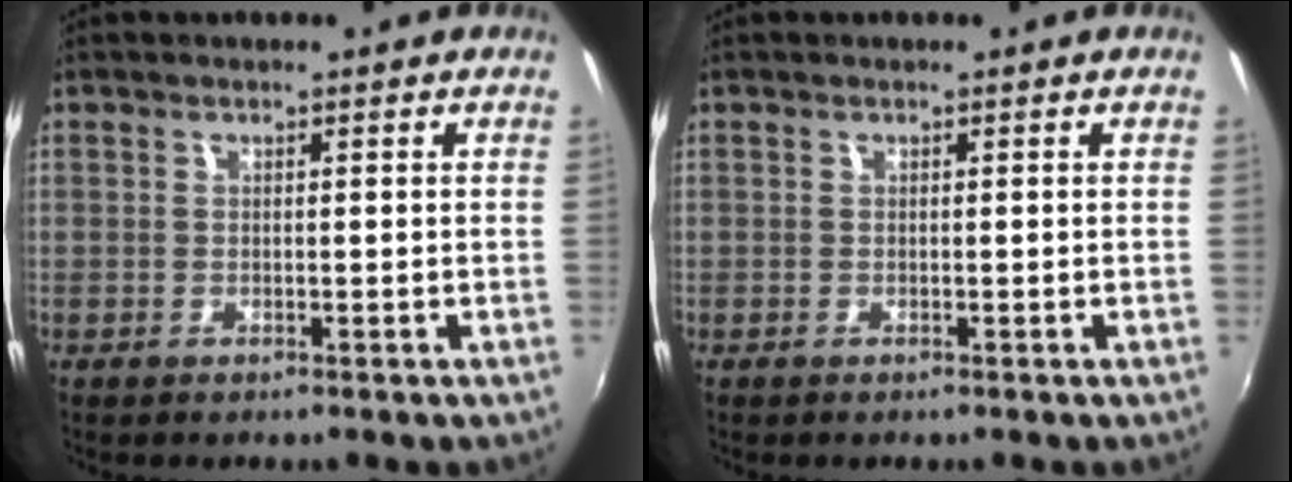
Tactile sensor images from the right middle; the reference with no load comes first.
{"total": 0.0}